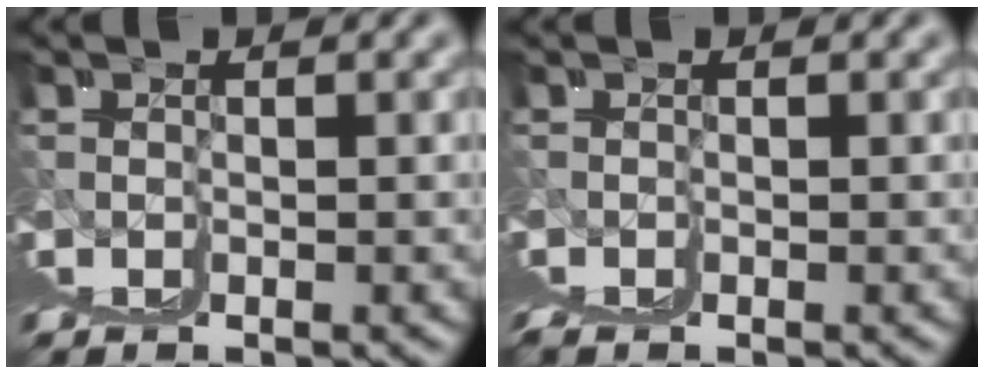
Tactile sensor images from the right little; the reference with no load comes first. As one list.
[{"total": 0.9, "force": [-0.4, 0.5, 0.6], "torque": [-0.015, -0.005, -0.003]}]